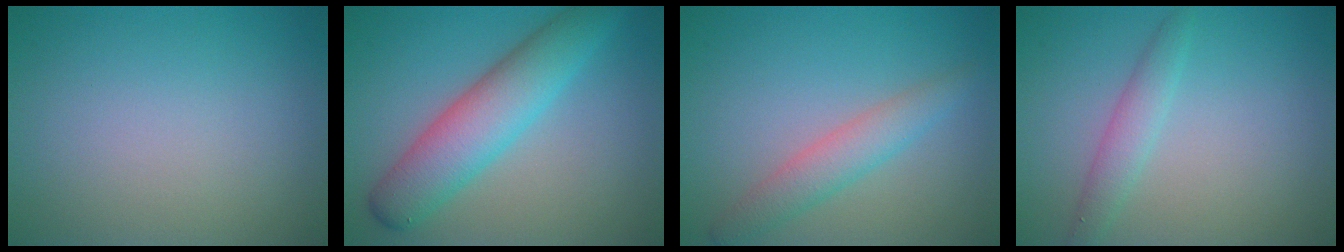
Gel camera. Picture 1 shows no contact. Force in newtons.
{"total": 6.4, "press": 6.4, "slide": 0.2}
{"total": 3.0, "press": 3.0, "slide": 0.1}
{"total": 2.0, "press": 2.0, "slide": 0.0}